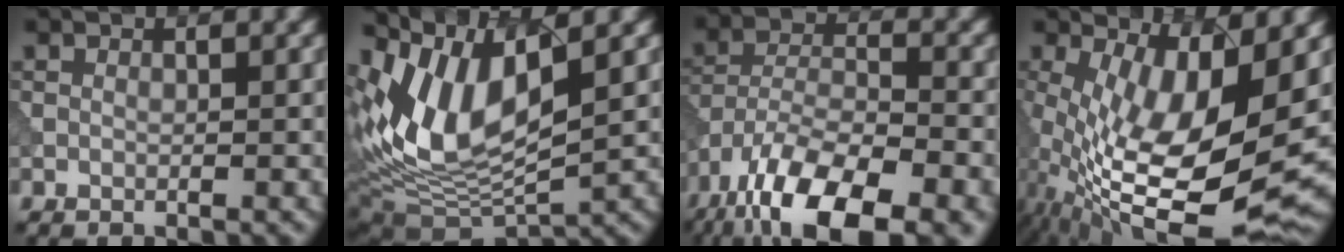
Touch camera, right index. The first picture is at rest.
{"total": 9.9, "force": [3.3, 4.6, 8.1], "torque": [-0.168, 0.001, 0.065]}
{"total": 15.0, "force": [-10.2, 5.6, 9.4], "torque": [-0.177, -0.026, -0.166]}
{"total": 13.7, "force": [-0.8, 5.0, 12.8], "torque": [-0.240, -0.025, 0.004]}